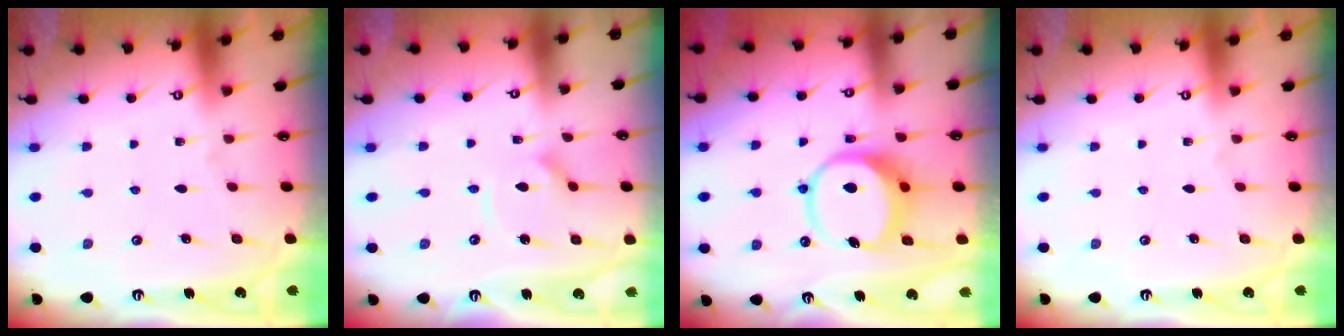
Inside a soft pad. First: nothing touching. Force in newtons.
{"total": 6.0, "press": 6.0, "slide": 0.4}
{"total": 8.9, "press": 8.7, "slide": 1.4}
{"total": 0.0}